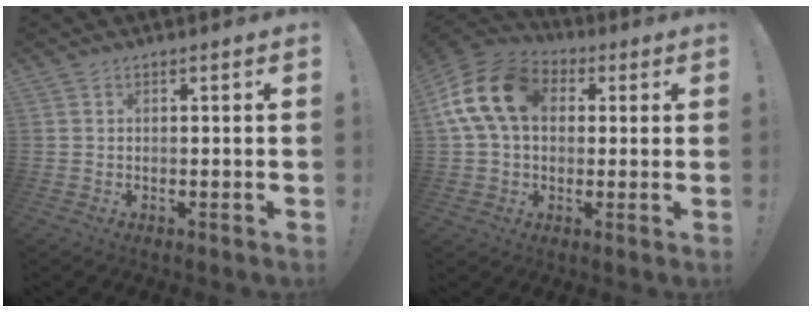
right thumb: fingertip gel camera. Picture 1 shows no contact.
{"total": 16.7, "force": [4.0, 11.8, 11.1], "torque": [-0.206, 0.013, 0.077]}